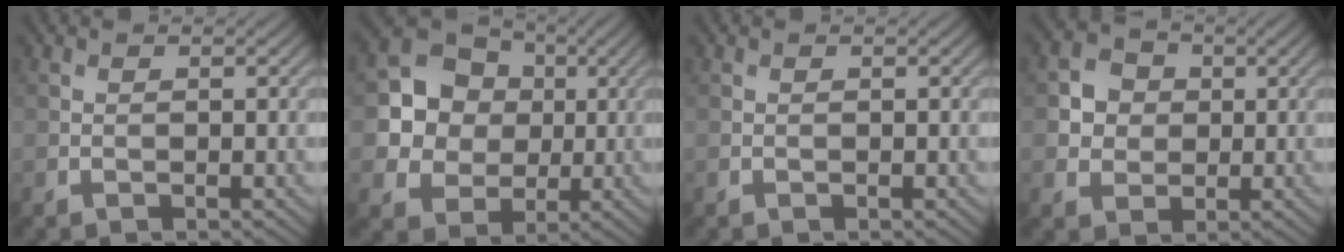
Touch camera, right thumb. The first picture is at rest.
{"total": 10.4, "force": [1.4, 9.3, 4.5], "torque": [-0.106, 0.013, 0.016]}
{"total": 0.0}
{"total": 4.3, "force": [0.4, 3.9, 1.8], "torque": [-0.038, 0.006, -0.001]}